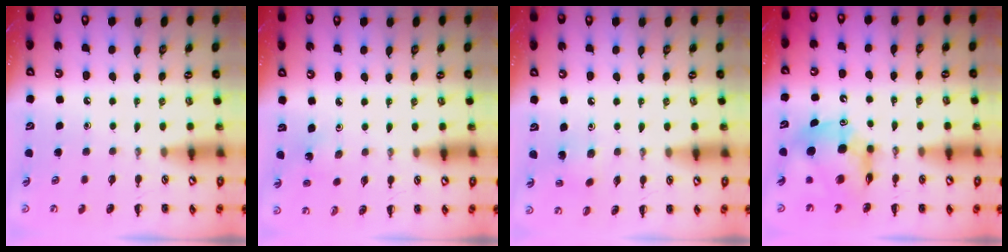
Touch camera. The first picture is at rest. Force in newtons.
{"total": 2.1, "press": 2.0, "slide": 0.7}
{"total": 3.6, "press": 3.4, "slide": 1.2}
{"total": 9.5, "press": 9.1, "slide": 3.0}